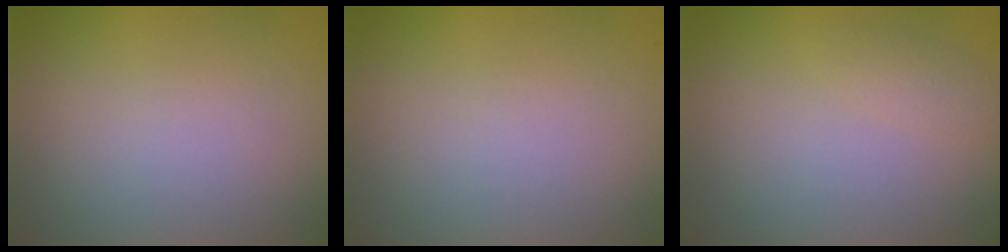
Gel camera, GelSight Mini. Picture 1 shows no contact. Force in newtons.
{"total": 0.0}
{"total": 1.1, "press": 1.1, "slide": 0.0}